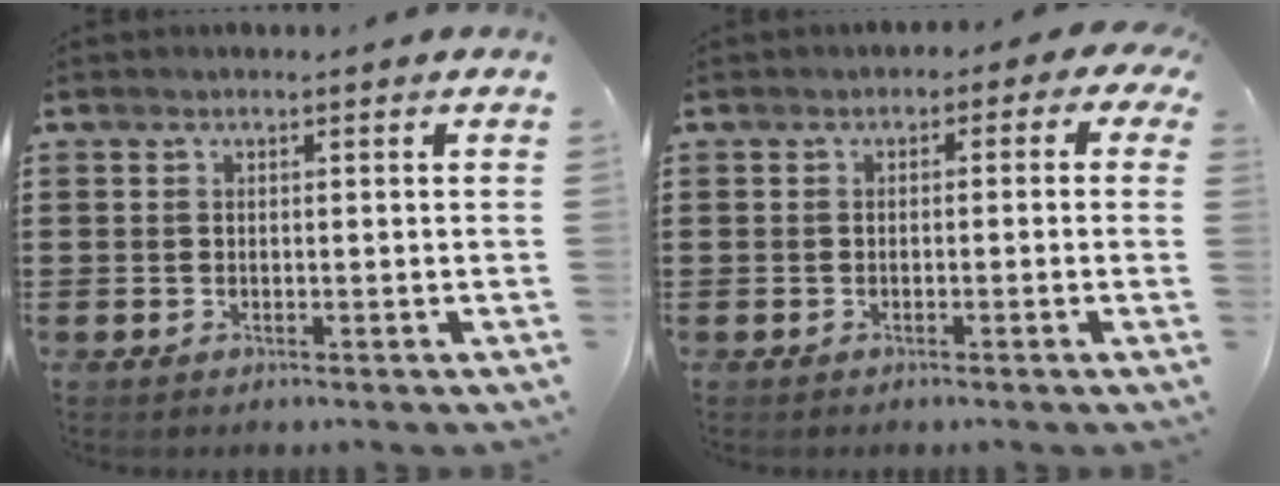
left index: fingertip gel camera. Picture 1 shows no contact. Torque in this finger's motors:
{"motor_torque": [2.01, -0.13, 0.76, 0.08]}